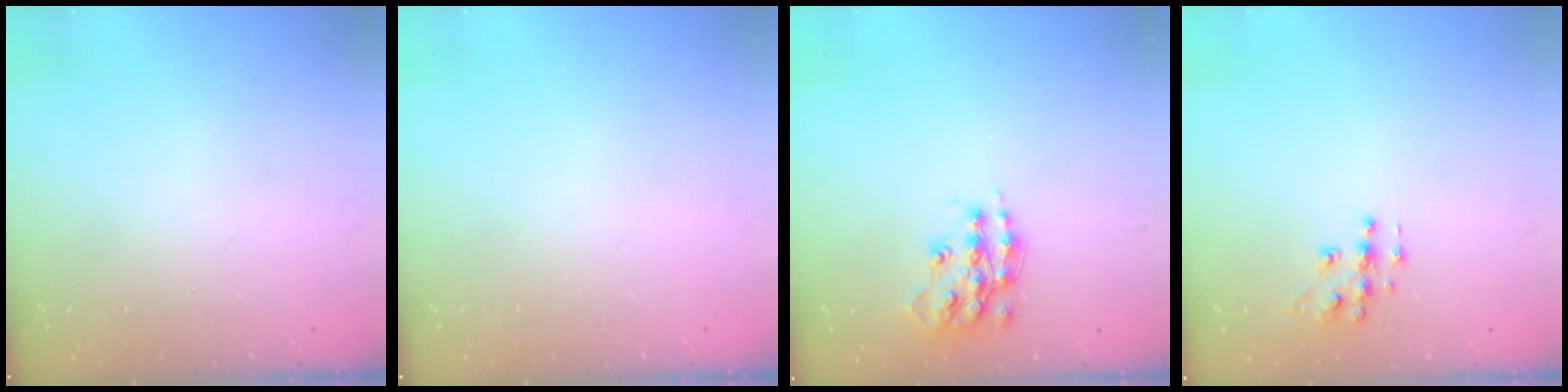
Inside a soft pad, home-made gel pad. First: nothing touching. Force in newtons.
{"total": 0.0}
{"total": 13.4, "press": 13.4, "slide": 0.9}
{"total": 8.7, "press": 8.7, "slide": 0.5}